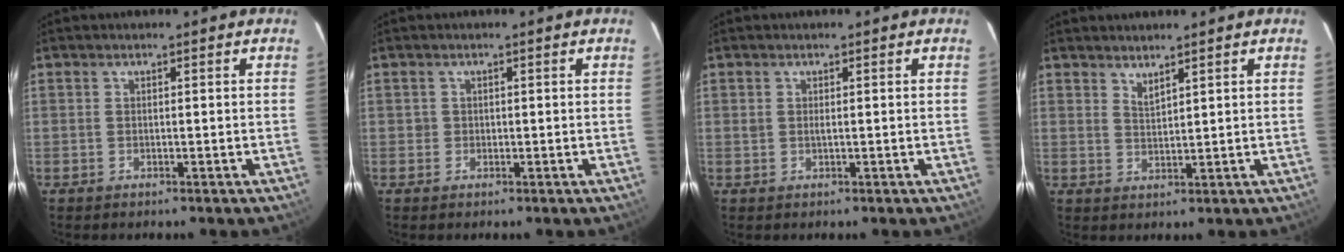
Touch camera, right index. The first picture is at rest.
{"total": 1.0, "force": [-0.1, 1.0, 0.0], "torque": [0.002, 0.001, -0.002]}
{"total": 0.7, "force": [0.2, 0.2, 0.6], "torque": [-0.013, 0.001, 0.003]}
{"total": 2.2, "force": [1.9, 0.2, 0.9], "torque": [-0.016, 0.000, 0.034]}